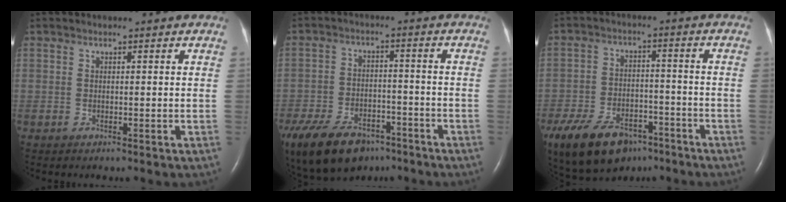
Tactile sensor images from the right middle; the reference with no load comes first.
{"total": 19.7, "force": [-13.0, 10.9, 10.0], "torque": [-0.275, -0.031, -0.204]}
{"total": 15.9, "force": [-10.4, 8.5, 8.5], "torque": [-0.195, -0.013, -0.169]}